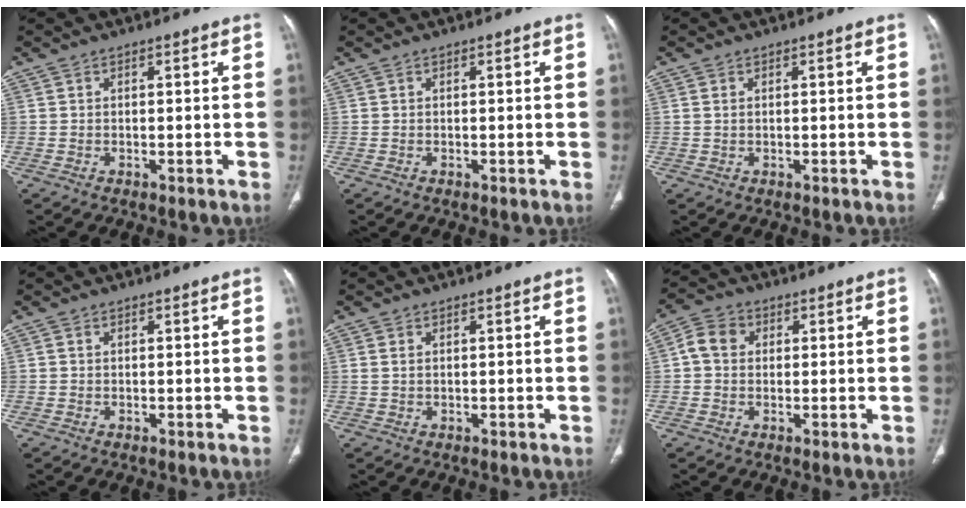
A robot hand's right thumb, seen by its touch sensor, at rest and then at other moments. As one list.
[{"total": 0.0}, {"total": 1.1, "force": [0.4, 0.7, 0.8], "torque": [-0.020, 0.002, 0.012]}, {"total": 0.0}, {"total": 1.5, "force": [0.5, 0.9, 1.1], "torque": [-0.027, 0.003, 0.015]}, {"total": 5.3, "force": [0.8, 4.4, 2.9], "torque": [-0.044, 0.012, 0.009]}]